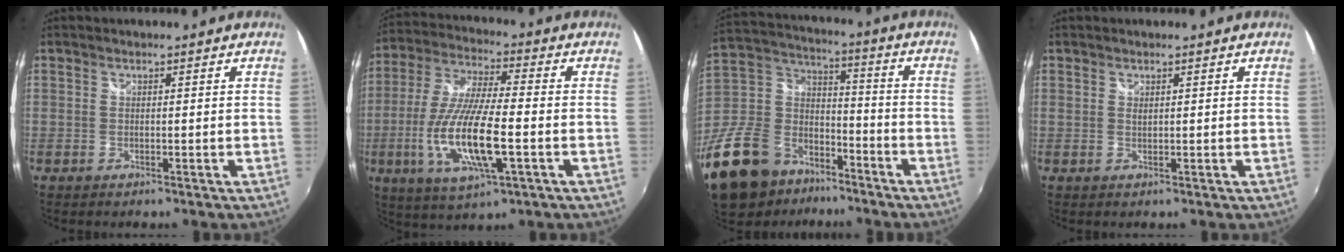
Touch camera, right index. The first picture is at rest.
{"total": 16.2, "force": [-4.3, 4.0, 15.1], "torque": [-0.312, -0.018, -0.079]}
{"total": 27.2, "force": [-17.6, 16.2, 13.0], "torque": [-0.313, 0.022, -0.287]}
{"total": 0.6, "force": [0.4, 0.3, 0.3], "torque": [-0.005, 0.001, 0.007]}